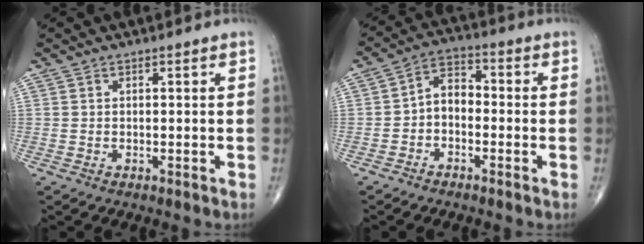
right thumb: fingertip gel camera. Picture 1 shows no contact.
{"total": 5.7, "force": [-1.3, 4.0, 3.9], "torque": [-0.052, 0.029, -0.038]}